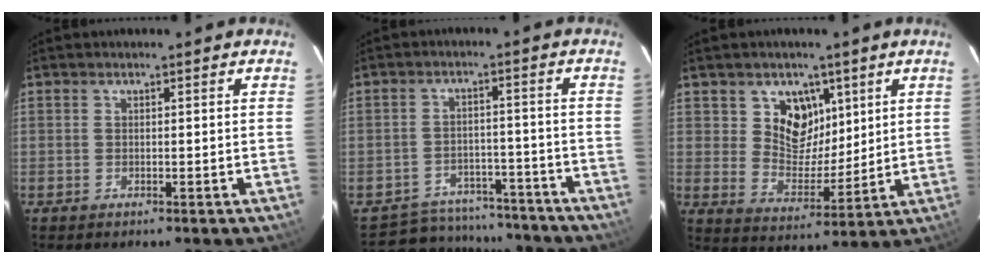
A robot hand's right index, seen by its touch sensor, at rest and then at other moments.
{"total": 12.9, "force": [-11.2, 5.9, 2.1], "torque": [-0.054, 0.031, -0.140]}
{"total": 9.1, "force": [4.5, 7.2, 3.4], "torque": [-0.055, -0.012, 0.086]}